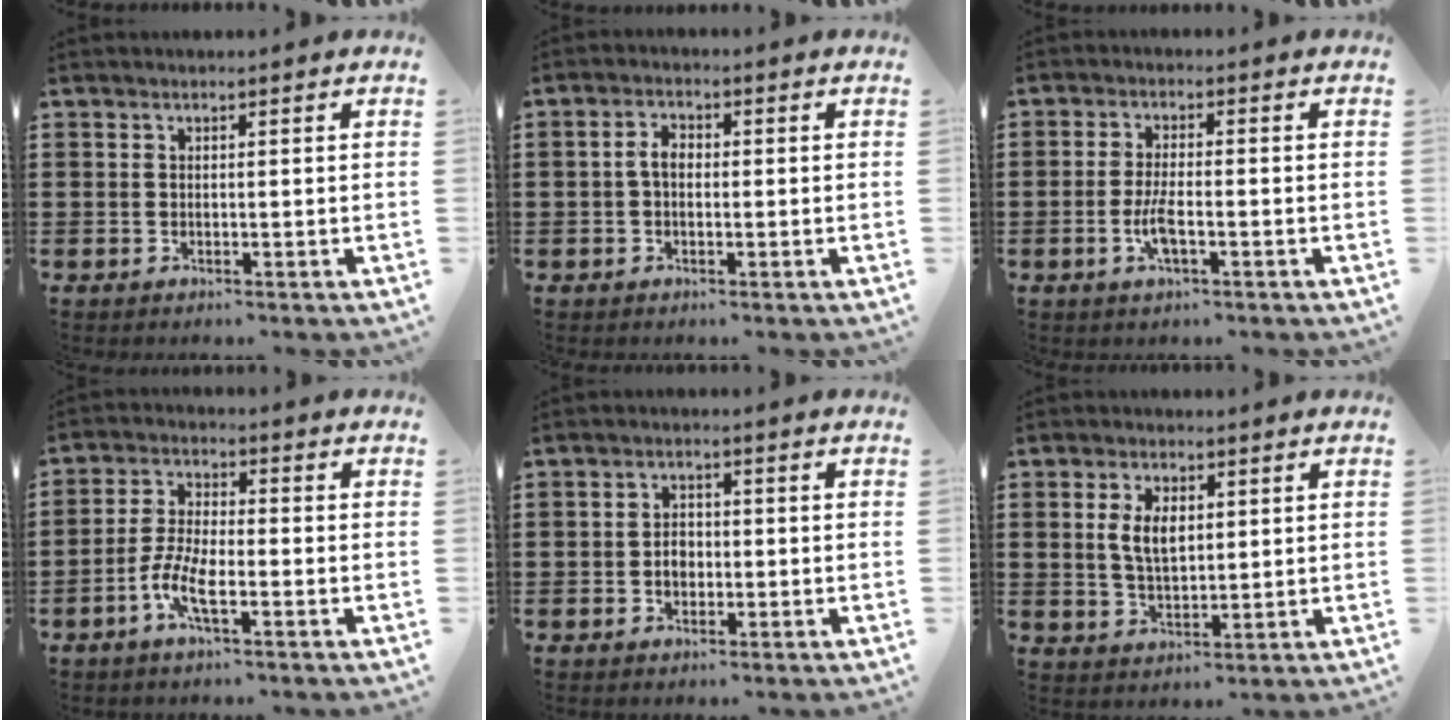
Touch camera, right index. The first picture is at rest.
{"total": 2.9, "force": [-0.2, 1.7, 2.3], "torque": [-0.053, 0.002, -0.007]}
{"total": 4.0, "force": [-1.5, 0.9, 3.6], "torque": [-0.082, -0.004, -0.033]}
{"total": 6.3, "force": [-2.9, 1.8, 5.3], "torque": [-0.127, -0.010, -0.061]}
{"total": 2.4, "force": [-0.4, 1.8, 1.6], "torque": [-0.024, 0.002, -0.012]}
{"total": 5.0, "force": [1.0, 2.7, 4.1], "torque": [-0.085, 0.004, 0.013]}